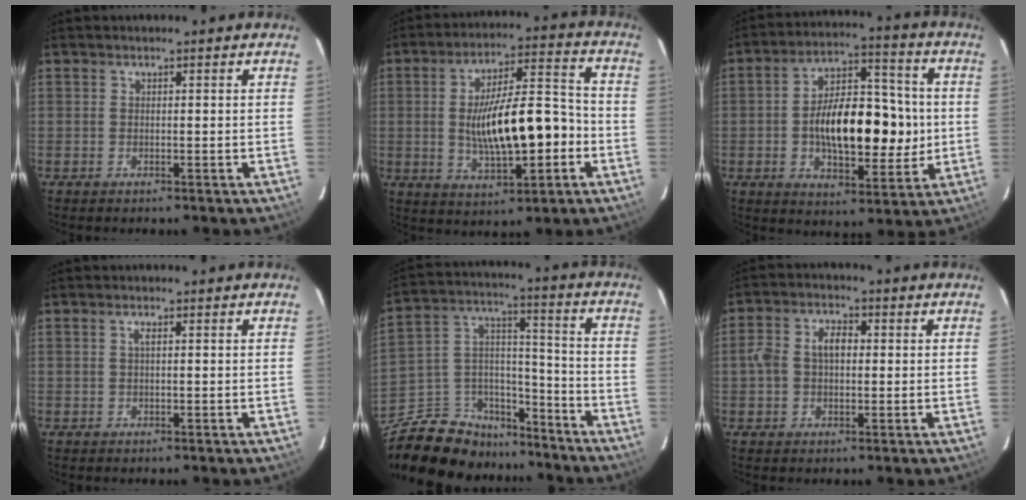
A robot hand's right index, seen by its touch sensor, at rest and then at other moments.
{"total": 15.8, "force": [-2.8, 5.2, 14.6], "torque": [-0.250, 0.009, -0.032]}
{"total": 17.4, "force": [-1.1, 8.8, 15.0], "torque": [-0.252, 0.019, -0.015]}
{"total": 0.9, "force": [0.2, 0.0, 0.9], "torque": [-0.017, 0.004, 0.001]}
{"total": 20.9, "force": [-15.4, 11.5, 8.2], "torque": [-0.194, 0.058, -0.237]}
{"total": 5.8, "force": [0.1, 4.1, 4.1], "torque": [-0.080, 0.021, 0.002]}